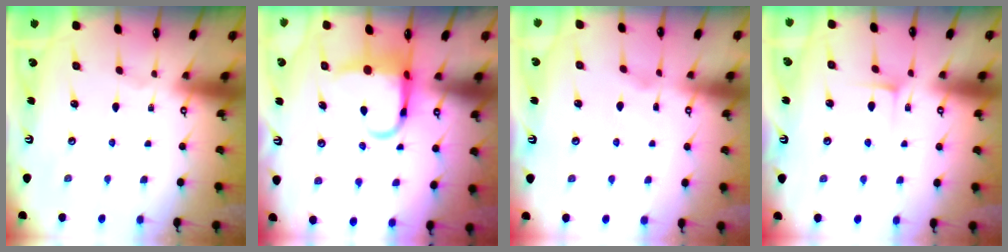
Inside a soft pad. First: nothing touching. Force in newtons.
{"total": 7.5, "press": 7.3, "slide": 1.7}
{"total": 2.2, "press": 2.2, "slide": 0.3}
{"total": 4.5, "press": 4.5, "slide": 0.6}